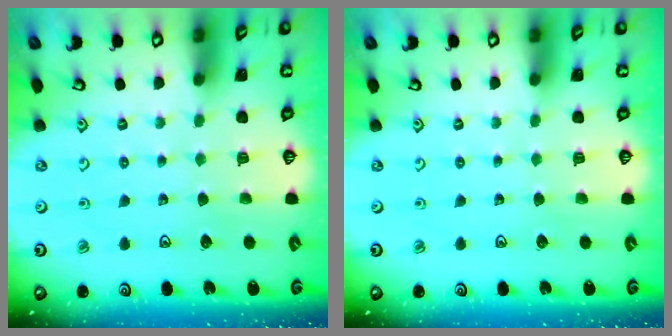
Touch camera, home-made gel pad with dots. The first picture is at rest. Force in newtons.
{"total": 0.0}